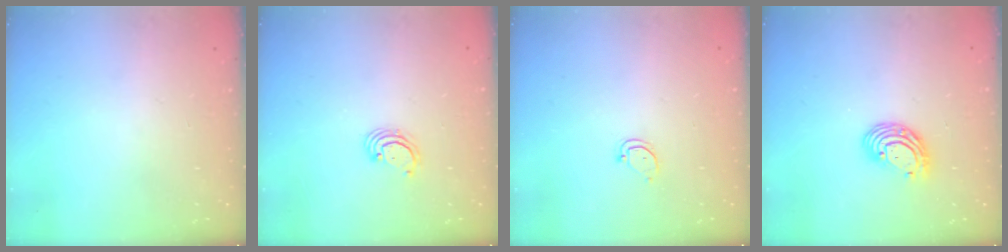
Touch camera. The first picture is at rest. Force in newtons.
{"total": 2.6, "press": 2.6, "slide": 0.3}
{"total": 3.6, "press": 3.6, "slide": 0.2}
{"total": 8.2, "press": 8.1, "slide": 1.3}